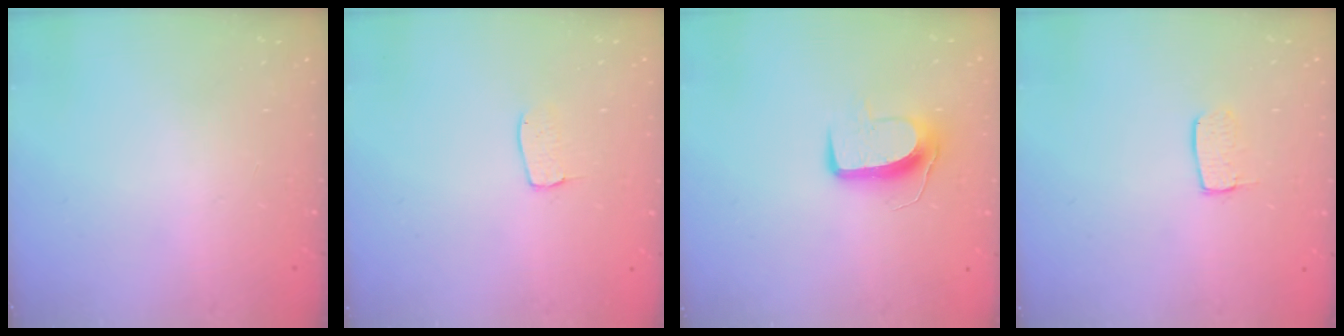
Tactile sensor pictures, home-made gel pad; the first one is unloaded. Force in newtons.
{"total": 3.8, "press": 3.8, "slide": 0.2}
{"total": 11.0, "press": 11.0, "slide": 0.9}
{"total": 5.2, "press": 5.1, "slide": 0.5}